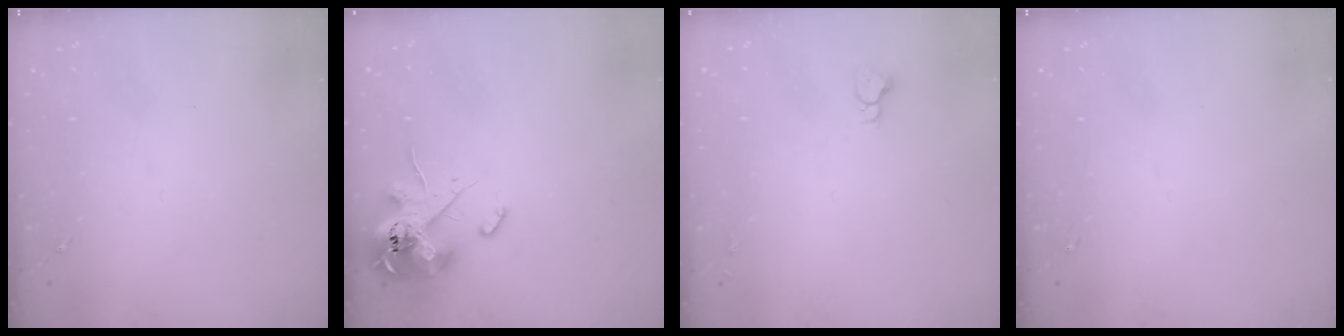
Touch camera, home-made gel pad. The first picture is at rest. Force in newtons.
{"total": 13.2, "press": 13.0, "slide": 2.2}
{"total": 2.9, "press": 2.9, "slide": 0.2}
{"total": 0.0}